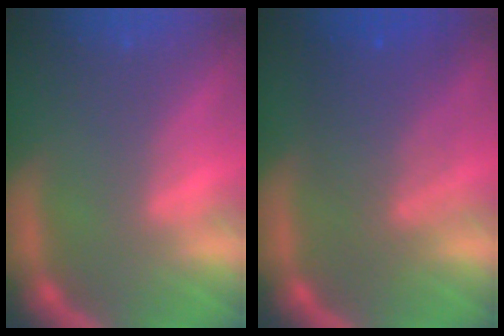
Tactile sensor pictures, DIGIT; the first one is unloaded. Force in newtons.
{"total": 6.0}